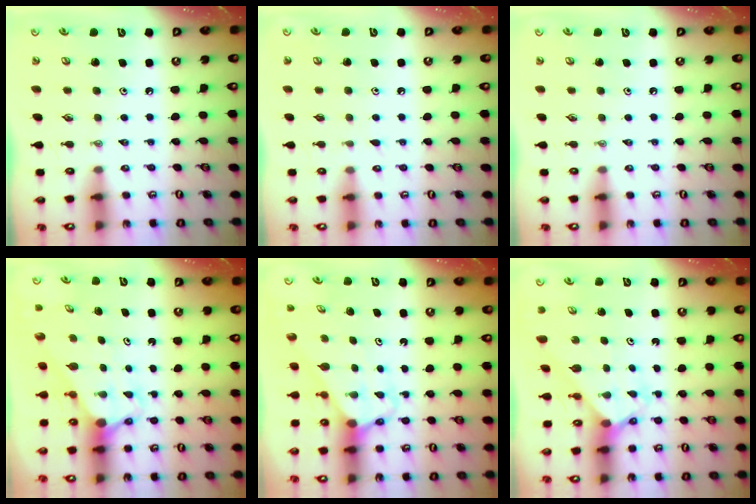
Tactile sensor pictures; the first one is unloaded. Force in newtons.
{"total": 5.1, "press": 5.0, "slide": 0.5}
{"total": 0.0}
{"total": 2.6, "press": 2.6, "slide": 0.1}
{"total": 2.8, "press": 2.8, "slide": 0.2}
{"total": 2.5, "press": 2.5, "slide": 0.2}